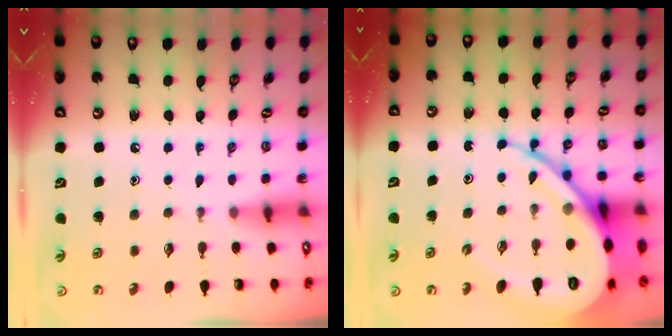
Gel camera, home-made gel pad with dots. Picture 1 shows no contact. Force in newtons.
{"total": 16.8, "press": 16.7, "slide": 1.9}